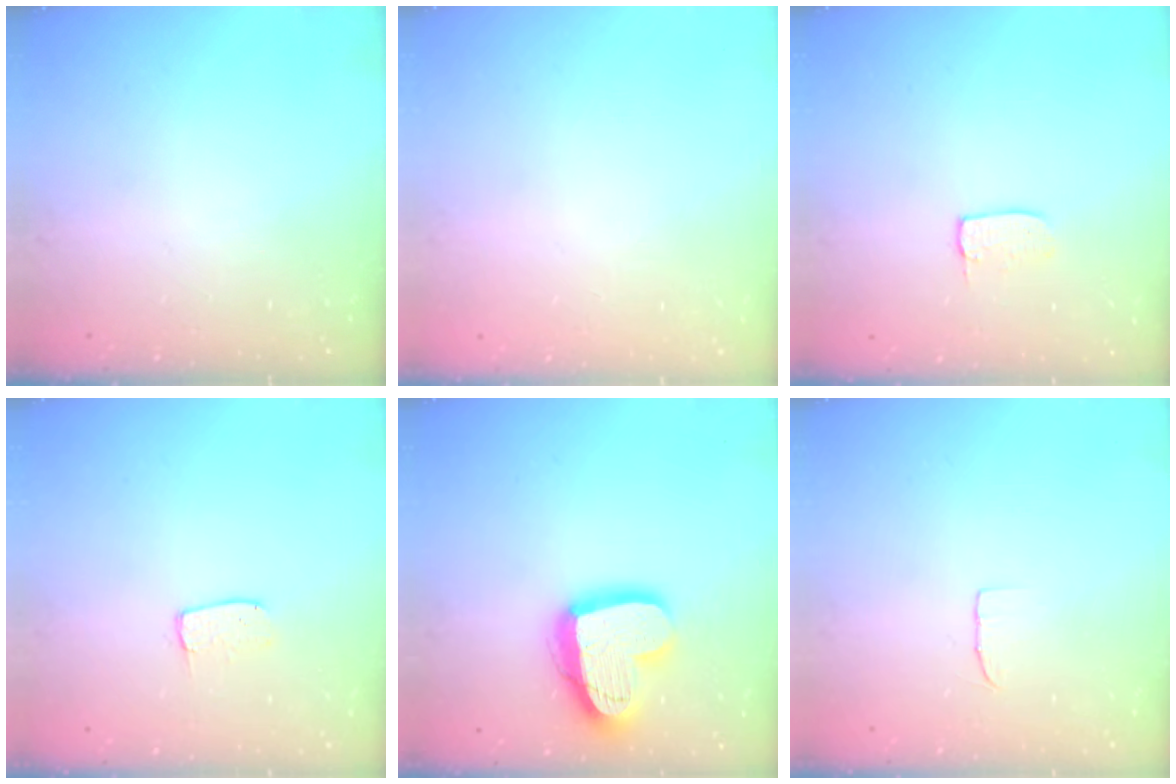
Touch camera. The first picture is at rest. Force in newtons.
{"total": 0.0}
{"total": 3.4, "press": 3.4, "slide": 0.1}
{"total": 3.6, "press": 3.6, "slide": 0.2}
{"total": 18.4, "press": 18.3, "slide": 1.6}
{"total": 4.4, "press": 4.3, "slide": 0.4}